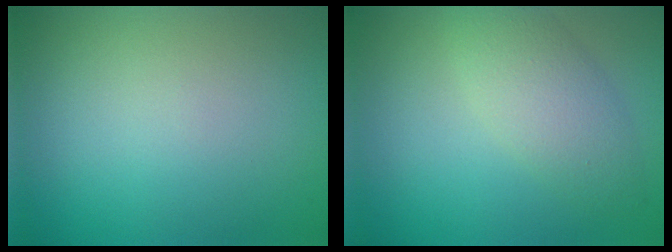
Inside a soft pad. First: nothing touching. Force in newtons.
{"total": 3.6, "press": 3.6, "slide": 0.2}